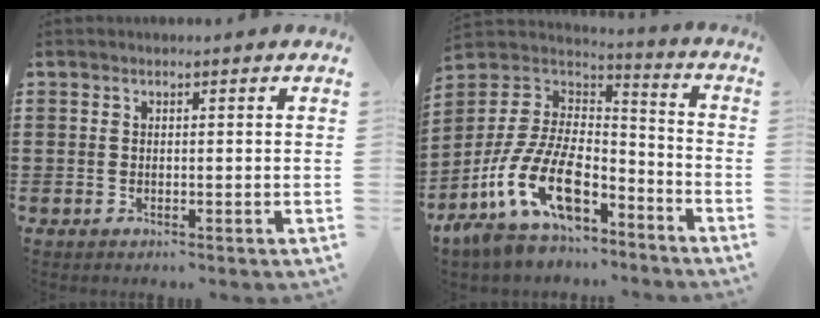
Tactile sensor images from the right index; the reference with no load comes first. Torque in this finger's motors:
{"motor_torque": [1.18, 0.95, 0.14, -0.04]}